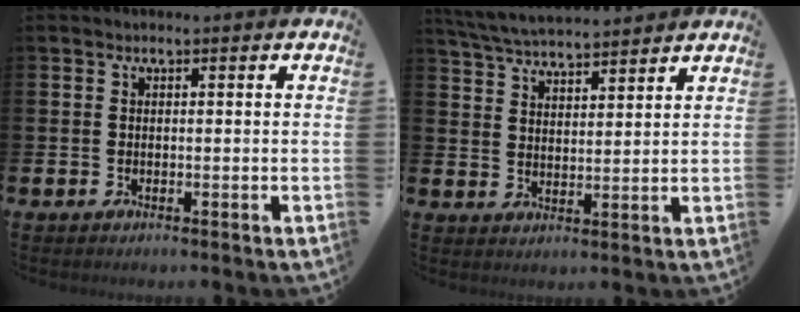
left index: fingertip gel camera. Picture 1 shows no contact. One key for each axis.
{"total": 5.5, "fx": 5.4, "fy": 0.3, "fz": 0.8, "tx": -0.033, "ty": -0.029, "tz": 0.097}